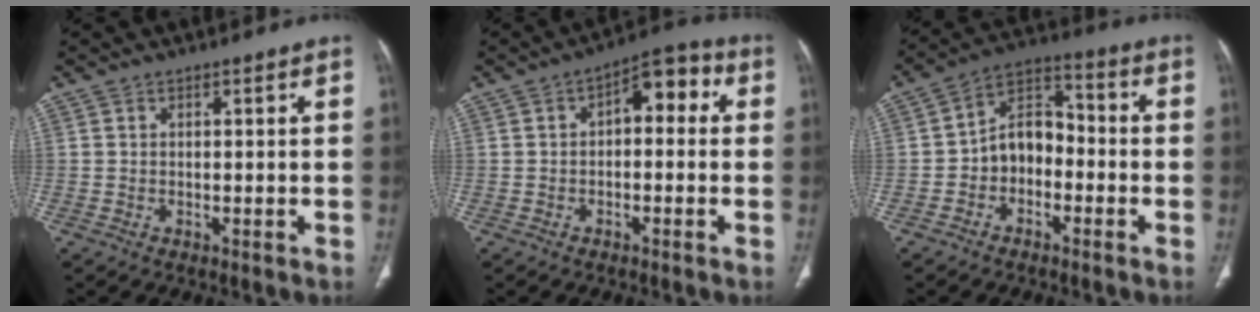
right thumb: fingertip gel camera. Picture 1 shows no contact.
{"total": 7.8, "force": [0.9, 4.3, 6.4], "torque": [-0.059, 0.031, 0.000]}
{"total": 9.0, "force": [-2.2, 6.6, 5.8], "torque": [-0.071, 0.042, -0.053]}